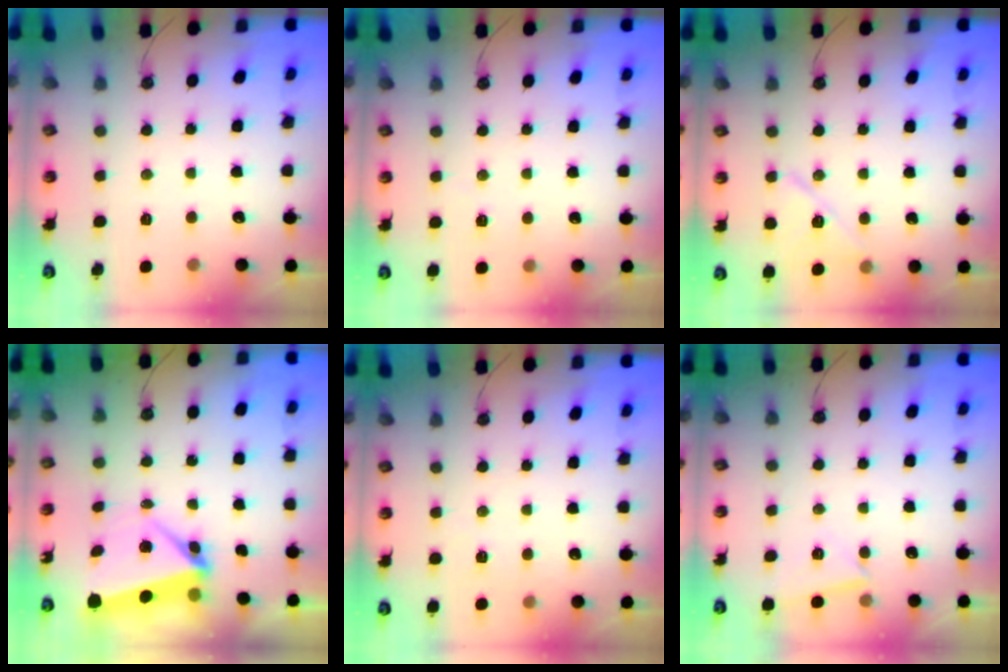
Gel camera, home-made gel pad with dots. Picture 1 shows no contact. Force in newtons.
{"total": 2.6, "press": 2.5, "slide": 0.7}
{"total": 11.7, "press": 11.6, "slide": 0.9}
{"total": 6.2, "press": 5.9, "slide": 2.0}
{"total": 1.9, "press": 1.9, "slide": 0.4}
{"total": 3.8, "press": 3.7, "slide": 0.9}